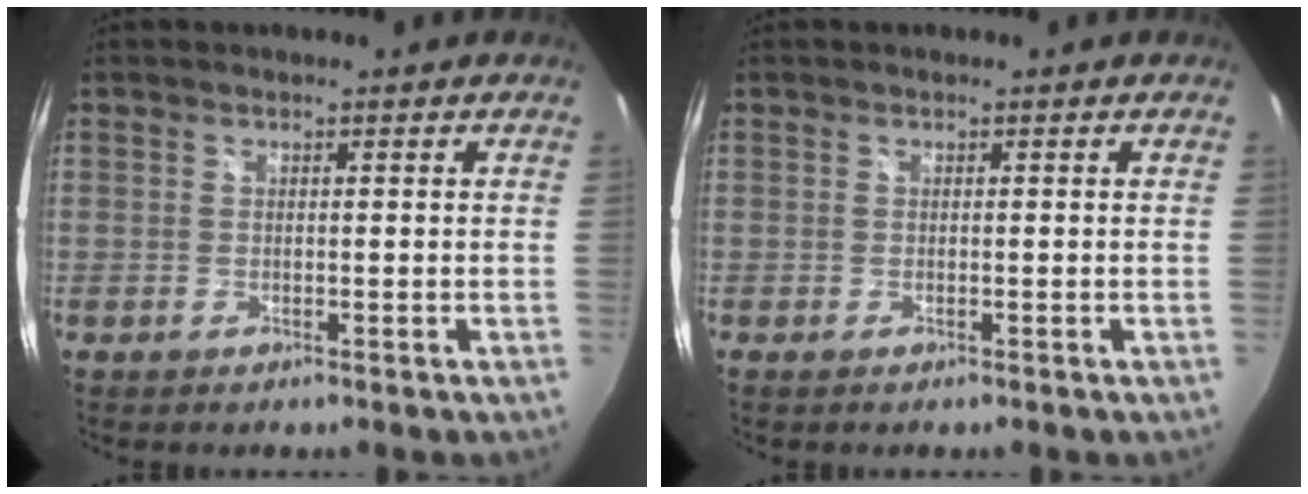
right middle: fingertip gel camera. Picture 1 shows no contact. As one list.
[{"total": 0.0}]